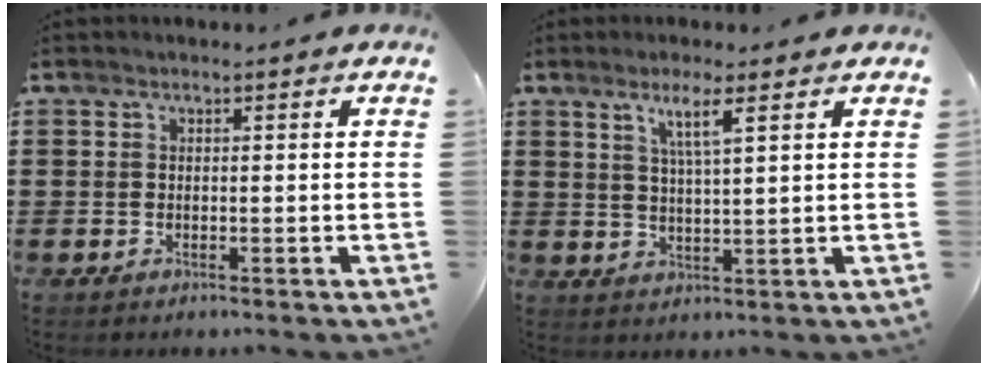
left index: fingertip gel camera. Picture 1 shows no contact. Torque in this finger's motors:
{"motor_torque": [0.14, -0.12, 0.19, 0.03]}